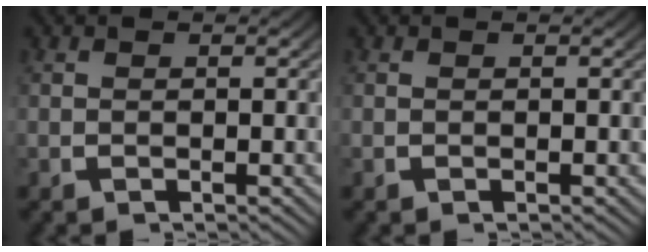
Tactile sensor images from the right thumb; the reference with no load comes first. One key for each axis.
{"total": 0.0}